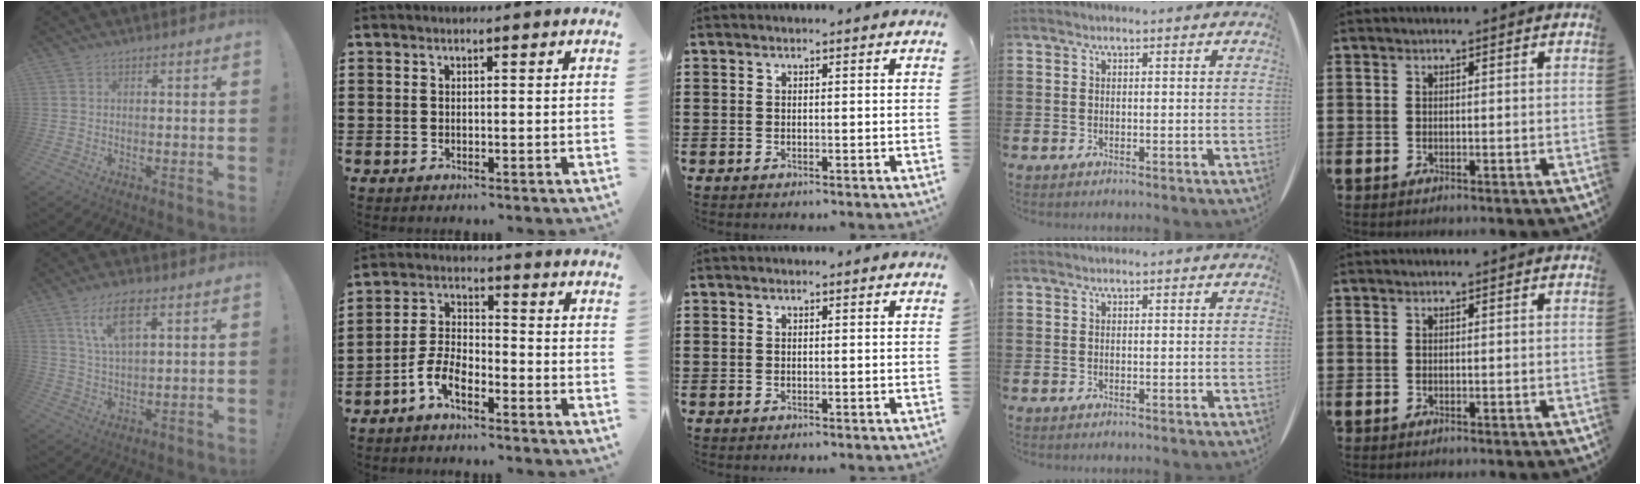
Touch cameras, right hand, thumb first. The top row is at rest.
{"thumb": {"total": 9.6, "force": [4.9, 3.7, 7.4], "torque": [-0.143, -0.001, 0.089]}, "index": {"total": 5.8, "force": [-3.8, 2.3, 3.8], "torque": [-0.101, 0.001, -0.081]}}